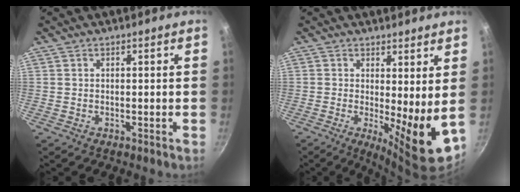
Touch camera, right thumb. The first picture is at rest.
{"total": 9.2, "force": [0.6, 2.5, 8.9], "torque": [-0.121, -0.028, 0.013]}